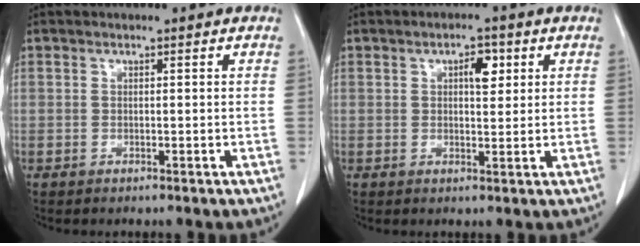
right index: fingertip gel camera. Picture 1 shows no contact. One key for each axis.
{"total": 3.5, "fx": 1.3, "fy": 1.5, "fz": 2.9, "tx": -0.045, "ty": 0.004, "tz": 0.018}